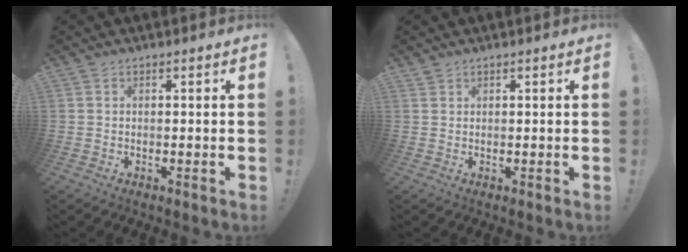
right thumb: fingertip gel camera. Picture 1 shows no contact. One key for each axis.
{"total": 0.9, "fx": 0.8, "fy": 0.3, "fz": 0.2, "tx": 0.002, "ty": -0.003, "tz": 0.014}